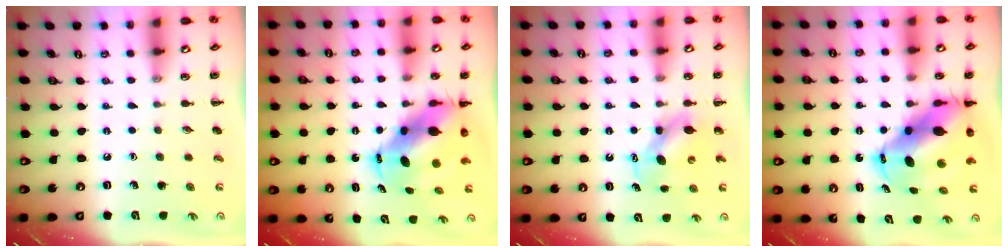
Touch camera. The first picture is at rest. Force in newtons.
{"total": 9.6, "press": 9.3, "slide": 2.5}
{"total": 6.6, "press": 6.6, "slide": 0.7}
{"total": 13.3, "press": 12.8, "slide": 3.6}